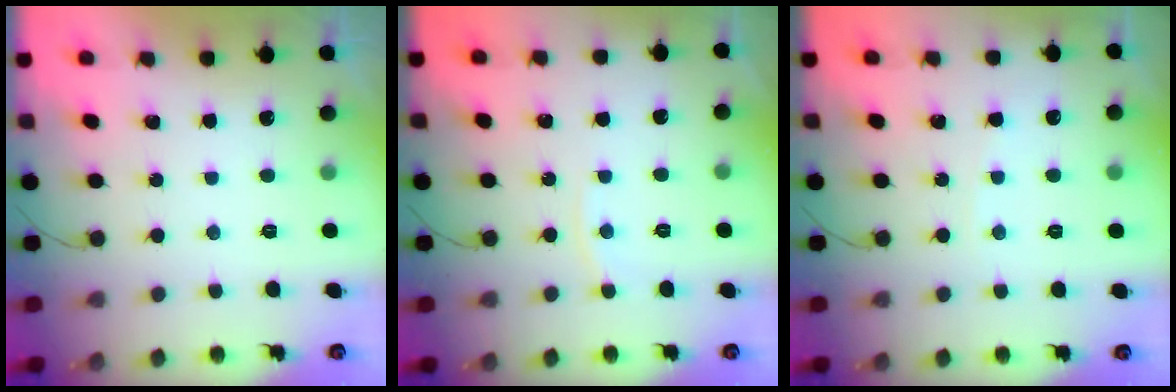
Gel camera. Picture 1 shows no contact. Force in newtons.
{"total": 2.7, "press": 2.7, "slide": 0.4}
{"total": 1.8, "press": 1.8, "slide": 0.2}